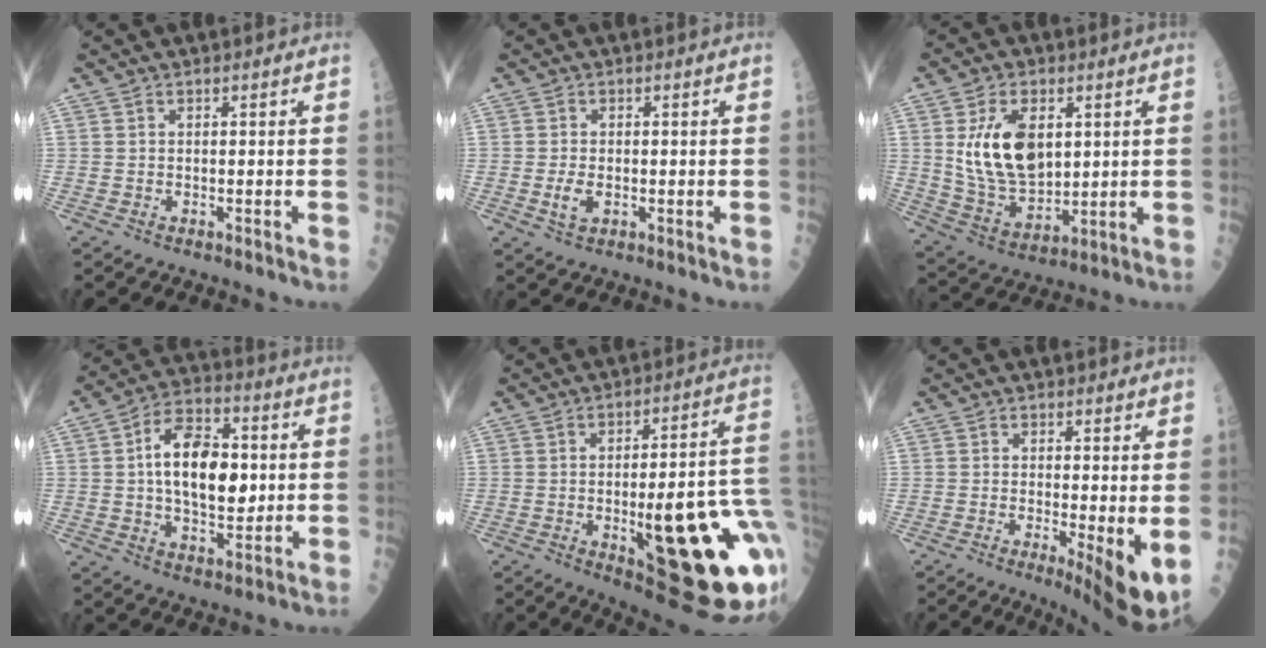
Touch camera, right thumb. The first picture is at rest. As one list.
[{"total": 3.1, "force": [-0.4, 1.8, 2.5], "torque": [-0.041, -0.002, -0.007]}, {"total": 14.8, "force": [3.4, 8.7, 11.5], "torque": [-0.189, -0.018, 0.077]}, {"total": 15.8, "force": [1.5, 8.8, 13.0], "torque": [-0.182, 0.009, 0.021]}, {"total": 25.6, "force": [-5.4, 7.4, 23.9], "torque": [-0.271, 0.008, -0.050]}, {"total": 8.5, "force": [-0.9, 1.9, 8.2], "torque": [-0.115, -0.019, -0.012]}]